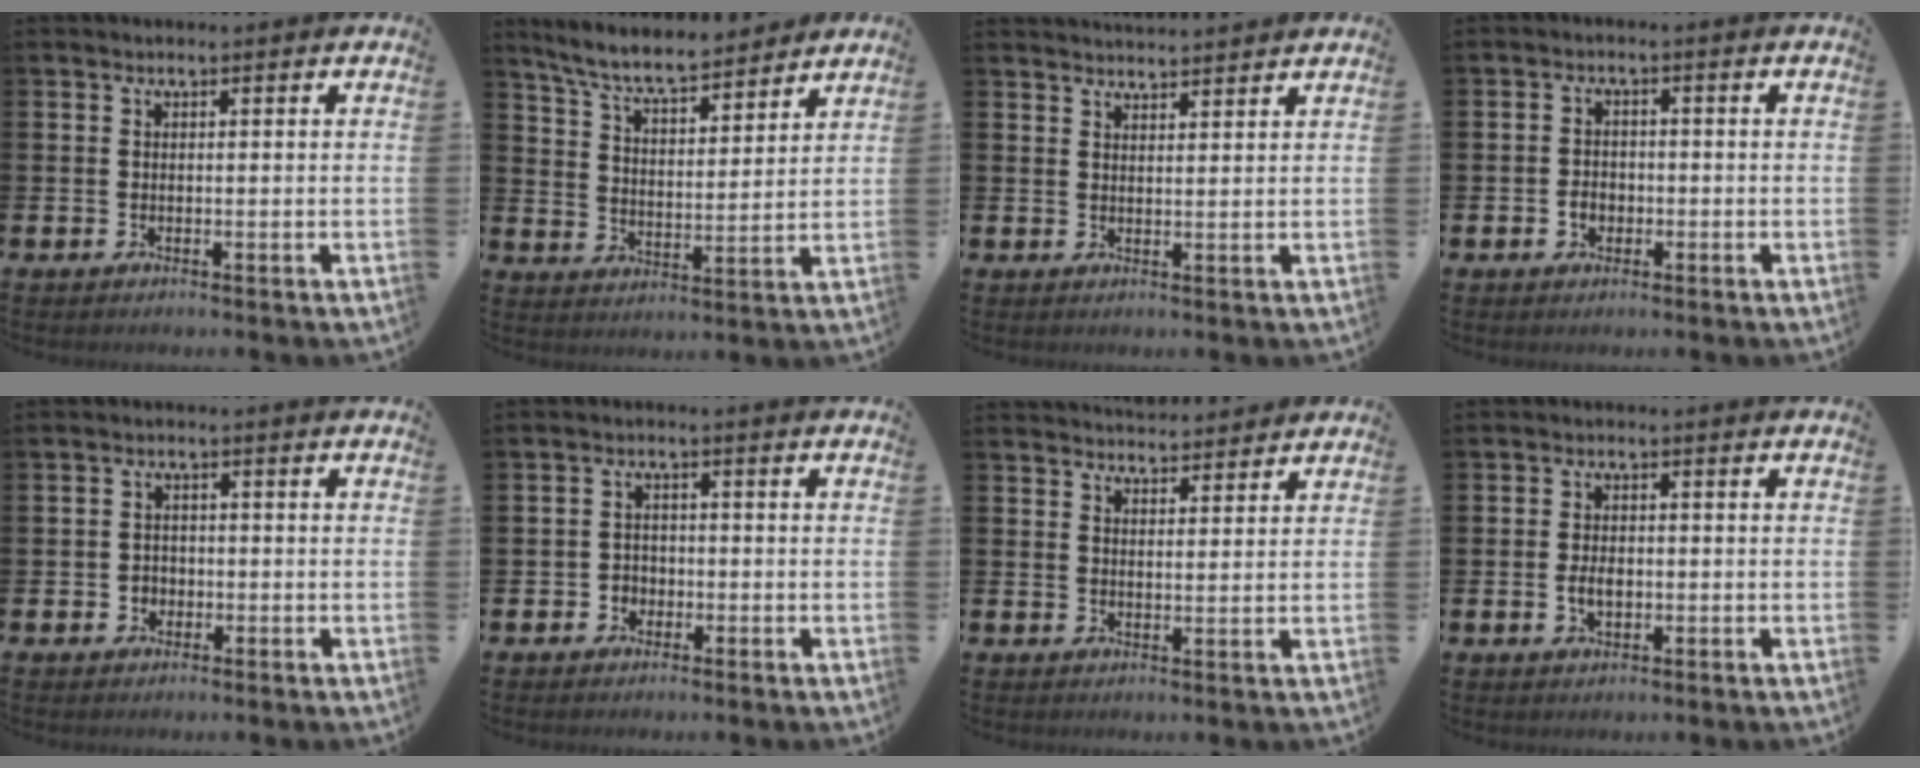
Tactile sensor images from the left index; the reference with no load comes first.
{"total": 7.4, "force": [6.9, 1.2, 2.6], "torque": [-0.075, -0.041, 0.120]}
{"total": 2.9, "force": [2.9, 0.0, 0.0], "torque": [-0.001, -0.016, 0.053]}
{"total": 2.2, "force": [-0.7, 1.7, 1.1], "torque": [-0.009, -0.002, -0.020]}
{"total": 1.8, "force": [-0.5, 1.7, 0.3], "torque": [-0.004, 0.004, -0.016]}
{"total": 2.0, "force": [-1.0, 1.7, 0.3], "torque": [-0.004, 0.003, -0.025]}
{"total": 3.9, "force": [3.9, 0.4, -0.2], "torque": [0.002, -0.022, 0.072]}
{"total": 2.6, "force": [-0.3, 1.6, 2.0], "torque": [-0.016, -0.005, -0.012]}